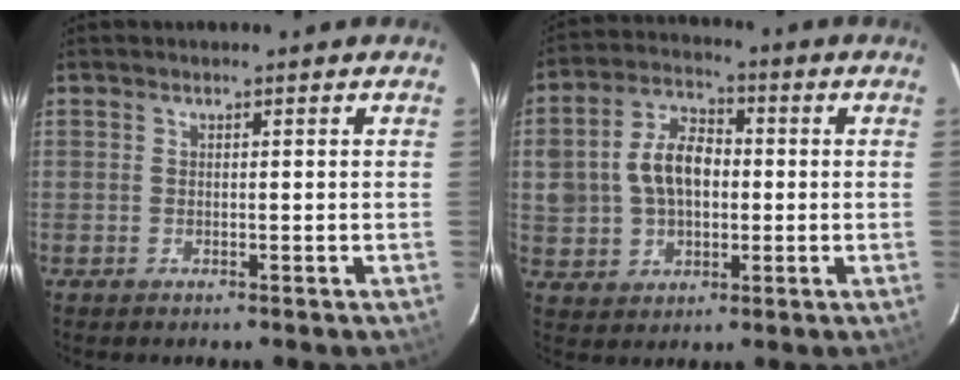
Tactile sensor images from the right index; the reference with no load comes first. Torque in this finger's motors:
{"motor_torque": [0.37, -0.07, 0.70, 0.13]}